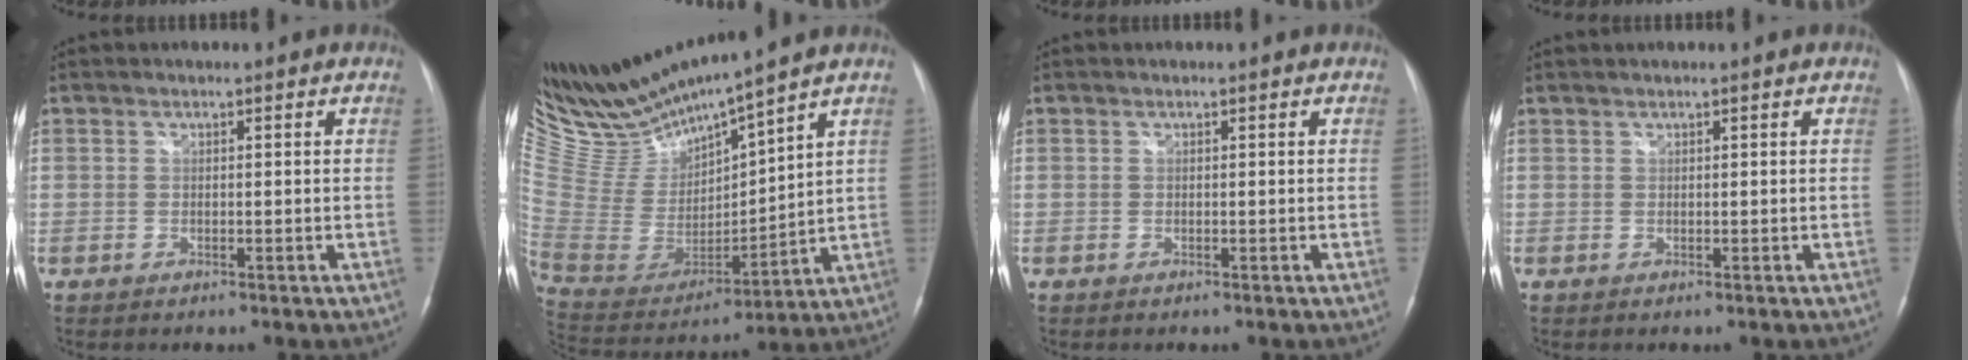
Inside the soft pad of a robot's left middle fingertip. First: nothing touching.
{"total": 14.4, "force": [13.7, -0.7, 4.6], "torque": [-0.108, -0.023, 0.286]}
{"total": 0.0}
{"total": 0.6, "force": [0.5, -0.1, 0.2], "torque": [-0.006, 0.008, 0.016]}